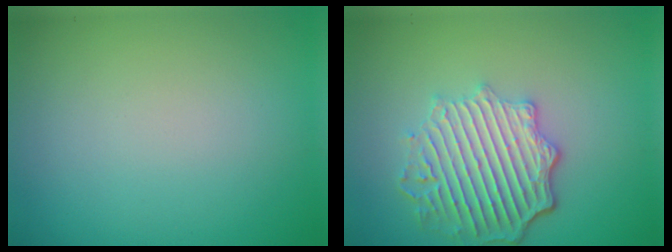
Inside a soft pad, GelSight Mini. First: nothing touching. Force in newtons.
{"total": 5.9, "press": 4.6, "slide": 3.7}